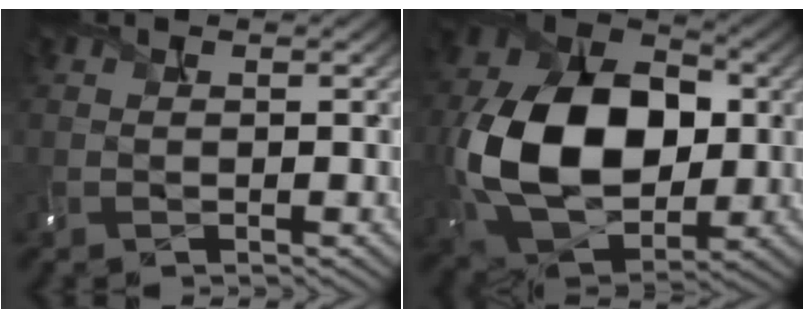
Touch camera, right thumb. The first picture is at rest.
{"total": 15.7, "force": [-0.6, 11.1, 11.0], "torque": [-0.226, -0.004, -0.003]}